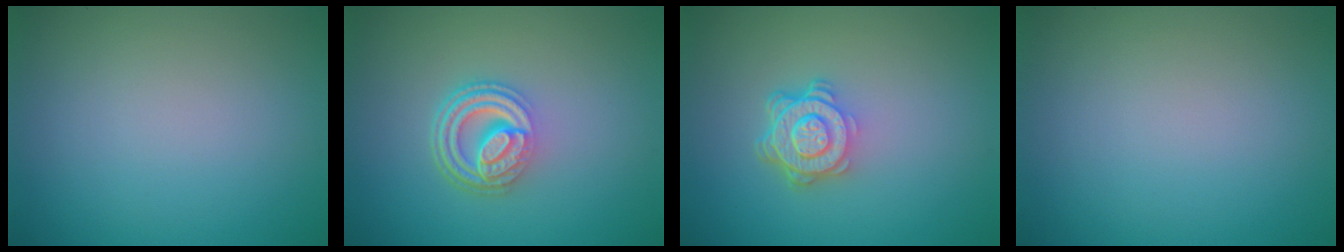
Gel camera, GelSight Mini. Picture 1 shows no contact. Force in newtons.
{"total": 5.0, "press": 3.5, "slide": 3.6}
{"total": 4.5, "press": 3.2, "slide": 3.1}
{"total": 0.0}